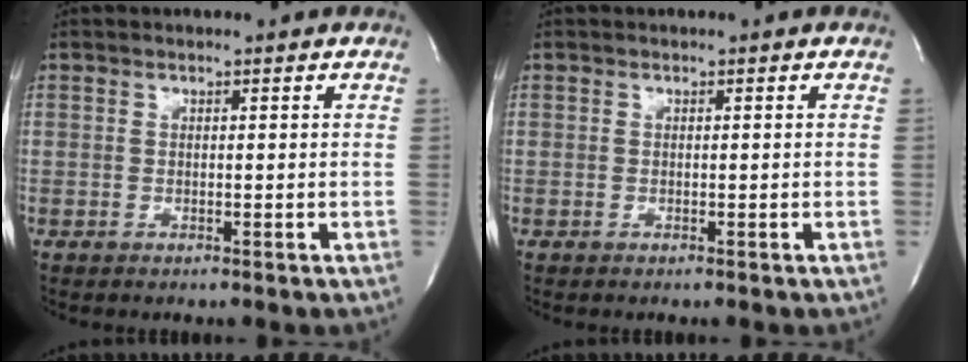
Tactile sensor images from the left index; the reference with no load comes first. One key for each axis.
{"total": 0.0}